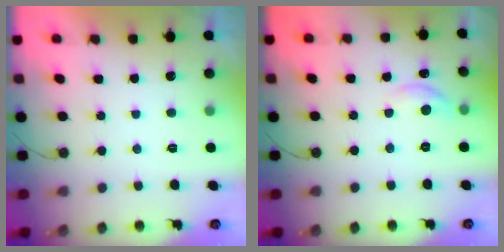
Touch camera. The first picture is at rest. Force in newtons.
{"total": 5.3, "press": 5.3, "slide": 0.7}